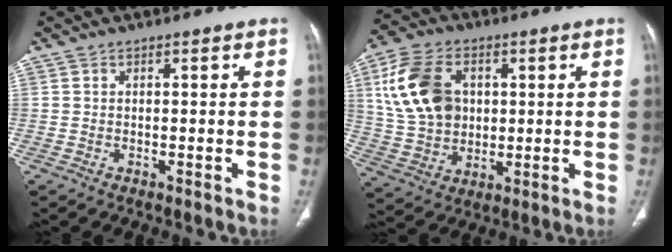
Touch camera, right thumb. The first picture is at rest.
{"total": 15.7, "force": [3.6, 11.6, 10.1], "torque": [-0.176, 0.003, 0.071]}